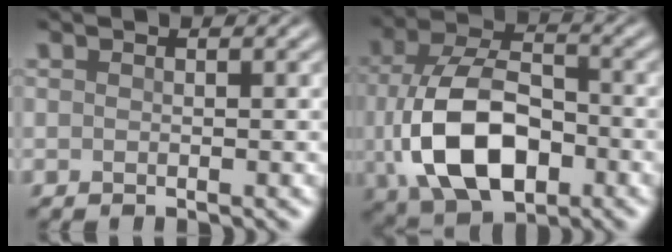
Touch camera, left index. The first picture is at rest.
{"total": 10.8, "force": [-2.1, 6.8, 8.2], "torque": [-0.182, -0.015, -0.036]}